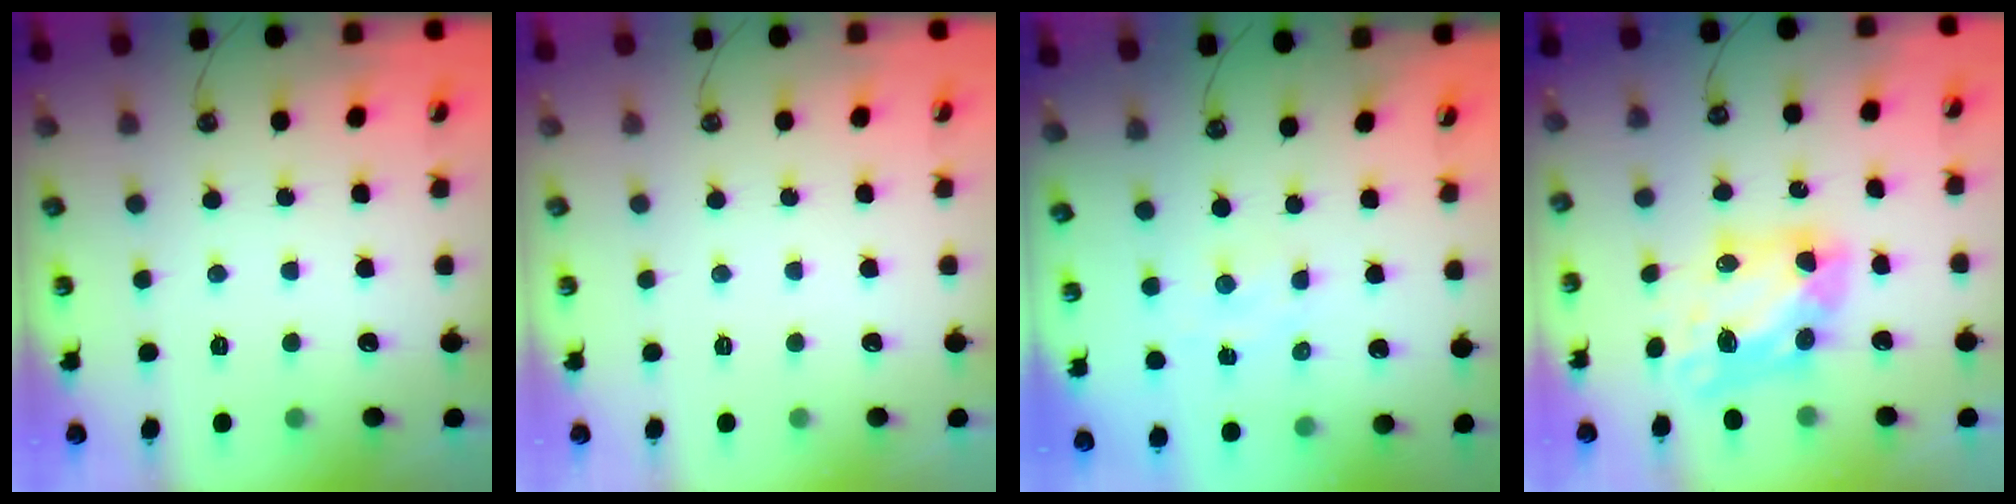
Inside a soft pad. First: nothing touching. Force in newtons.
{"total": 0.0}
{"total": 1.6, "press": 1.5, "slide": 0.3}
{"total": 8.1, "press": 8.1, "slide": 0.7}